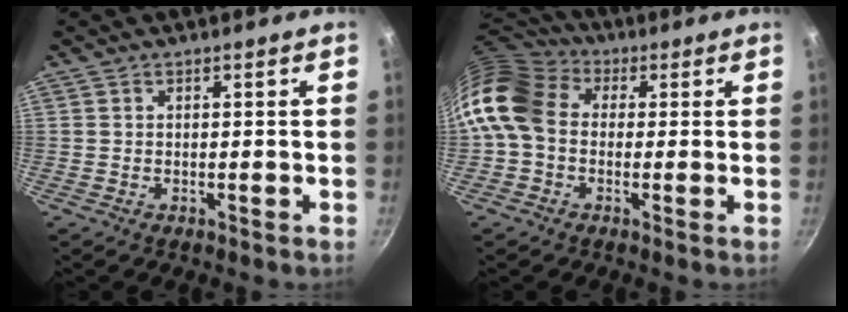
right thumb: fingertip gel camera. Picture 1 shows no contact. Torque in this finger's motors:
{"motor_torque": [0.58, 0.58, 0.33, -0.30, 0.15]}